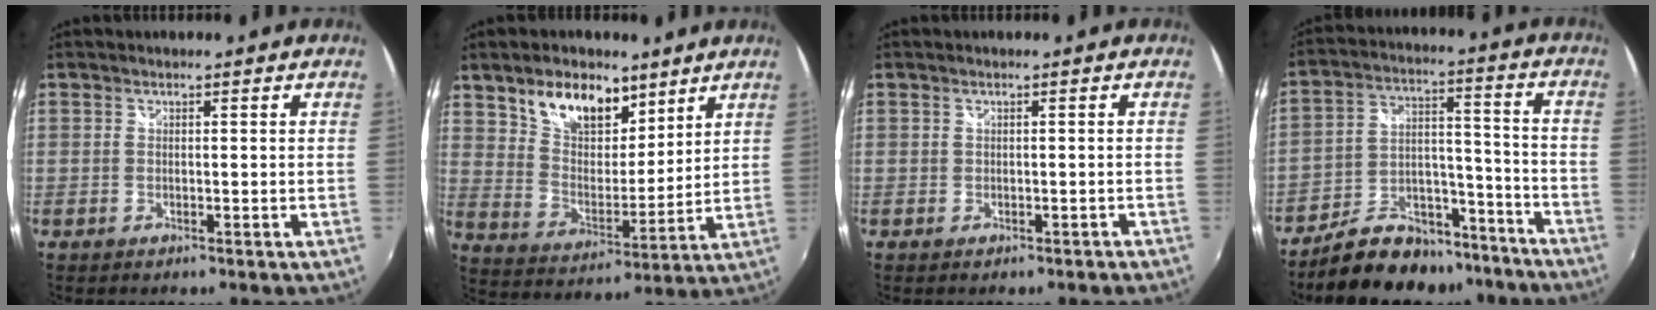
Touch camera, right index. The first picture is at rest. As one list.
[{"total": 13.6, "force": [8.8, 7.6, 7.1], "torque": [-0.123, 0.018, 0.164]}, {"total": 1.4, "force": [-1.0, 0.7, 0.6], "torque": [-0.012, 0.001, -0.006]}, {"total": 18.0, "force": [-14.4, 8.3, 6.7], "torque": [-0.130, 0.046, -0.203]}]